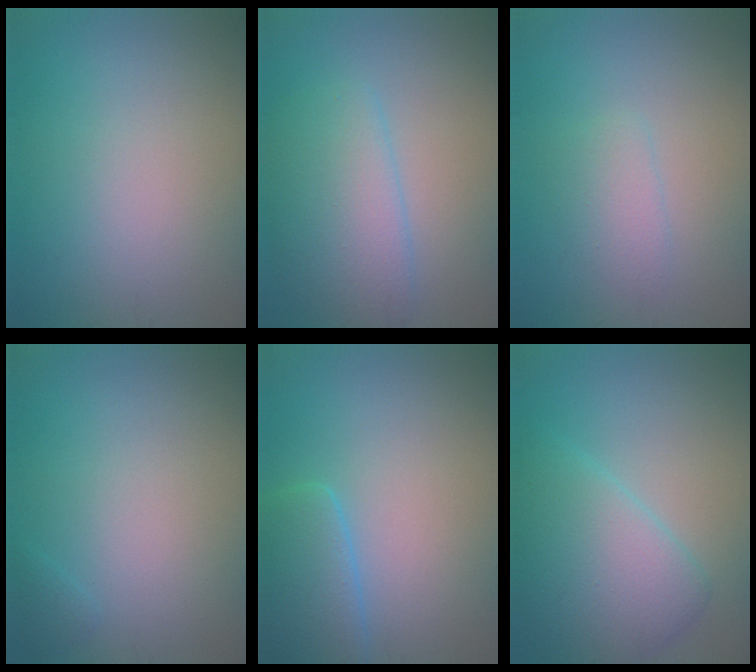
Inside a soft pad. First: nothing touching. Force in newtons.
{"total": 4.8, "press": 4.8, "slide": 0.1}
{"total": 1.6, "press": 1.6, "slide": 0.1}
{"total": 0.5, "press": 0.5, "slide": 0.0}
{"total": 4.2, "press": 4.1, "slide": 0.4}
{"total": 5.9, "press": 5.9, "slide": 0.0}